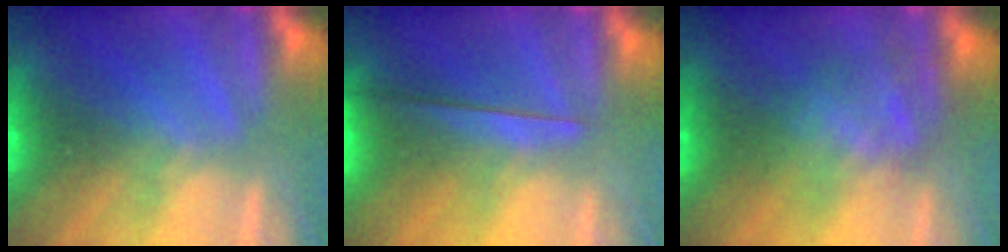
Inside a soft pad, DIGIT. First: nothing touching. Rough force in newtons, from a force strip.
{"total": 2.2}
{"total": 3.5}